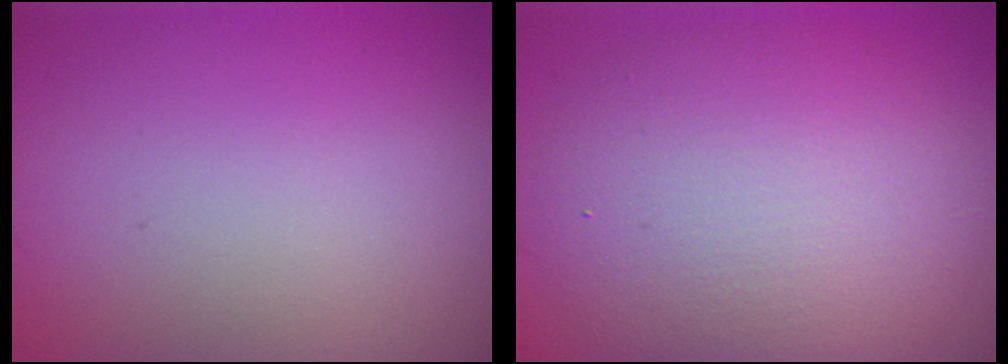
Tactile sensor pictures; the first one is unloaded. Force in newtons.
{"total": 8.6, "press": 8.6, "slide": 0.5}